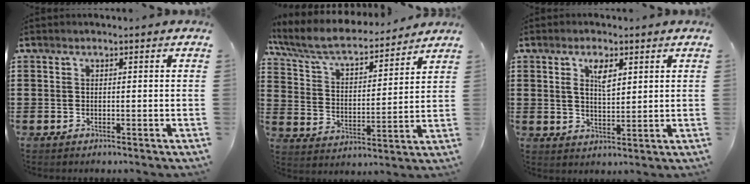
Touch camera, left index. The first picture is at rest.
{"total": 7.1, "force": [6.2, 1.3, 3.2], "torque": [-0.089, -0.037, 0.103]}
{"total": 4.1, "force": [2.0, 1.6, 3.2], "torque": [-0.062, 0.004, 0.032]}